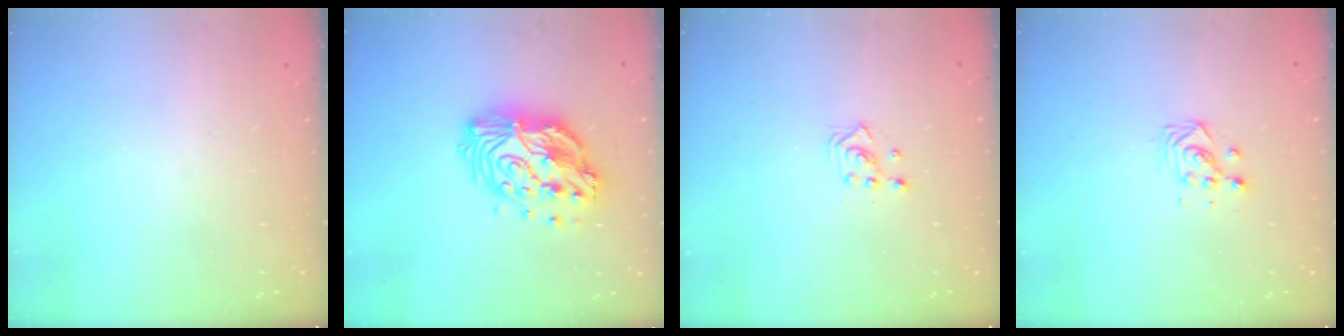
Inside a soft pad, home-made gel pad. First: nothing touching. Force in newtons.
{"total": 15.1, "press": 15.0, "slide": 1.2}
{"total": 2.5, "press": 2.5, "slide": 0.3}
{"total": 3.2, "press": 3.2, "slide": 0.5}